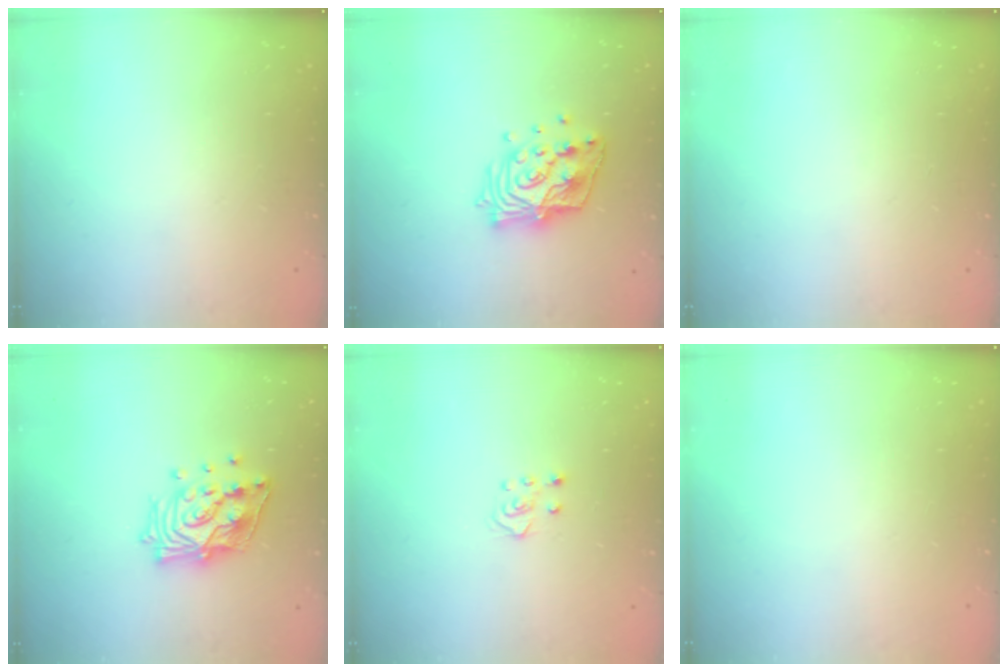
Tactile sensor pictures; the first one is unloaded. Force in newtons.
{"total": 15.5, "press": 15.5, "slide": 1.2}
{"total": 0.0}
{"total": 16.7, "press": 16.7, "slide": 1.2}
{"total": 4.3, "press": 4.2, "slide": 0.5}
{"total": 0.0}